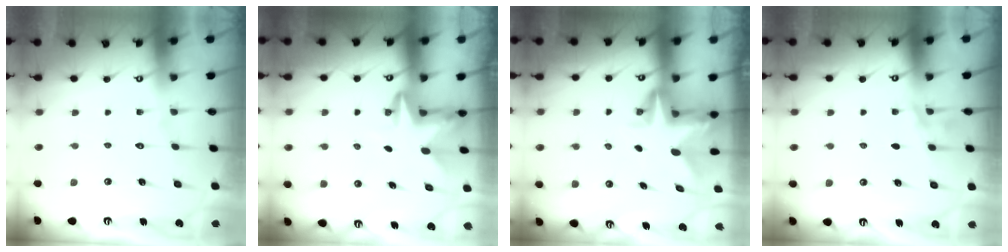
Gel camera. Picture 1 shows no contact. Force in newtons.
{"total": 3.3, "press": 3.2, "slide": 0.7}
{"total": 3.8, "press": 3.8, "slide": 0.5}
{"total": 2.5, "press": 1.7, "slide": 1.8}